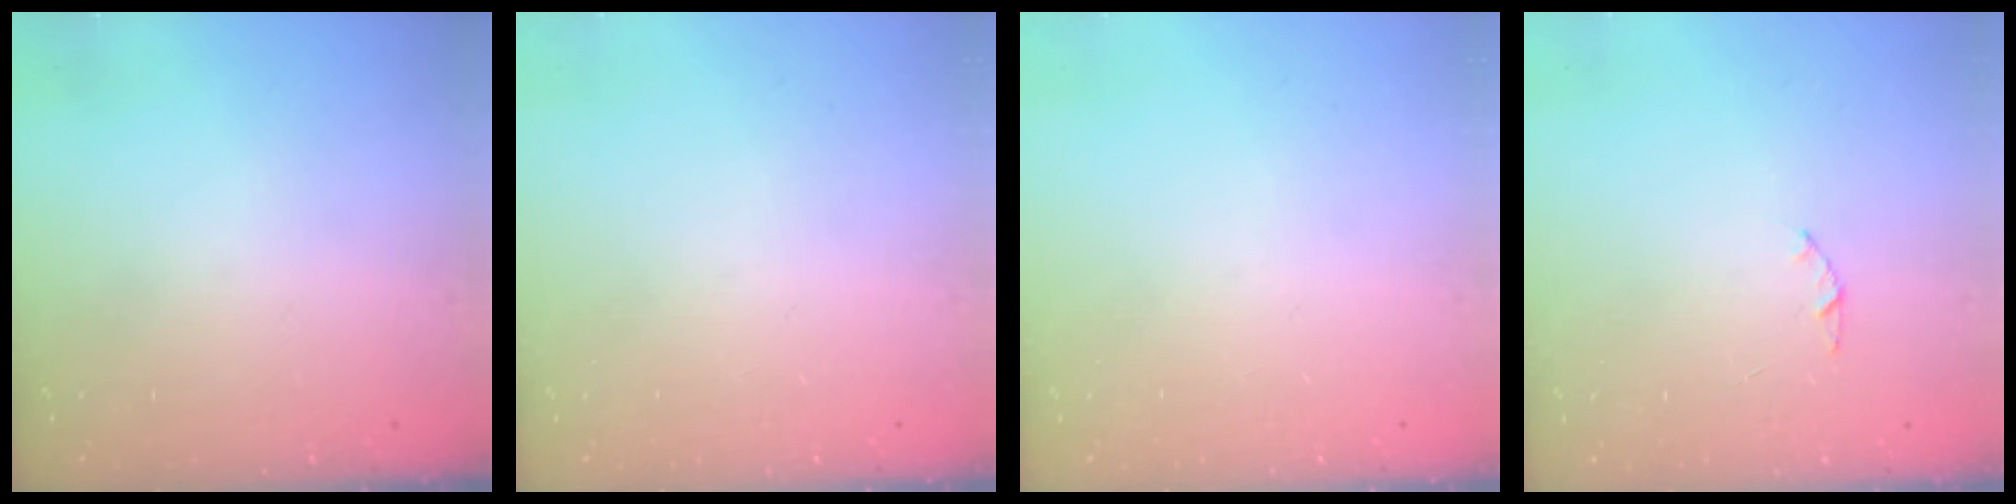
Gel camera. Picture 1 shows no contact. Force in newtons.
{"total": 0.0}
{"total": 0.0}
{"total": 1.0, "press": 0.9, "slide": 0.3}